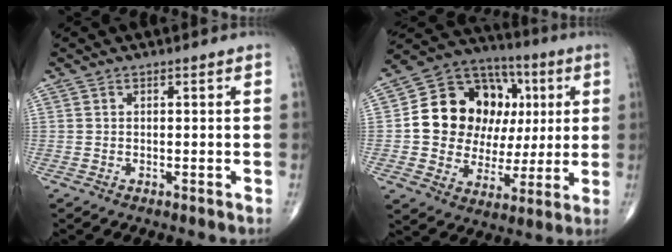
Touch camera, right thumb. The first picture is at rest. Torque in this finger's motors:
{"motor_torque": [0.69, 3.38, 1.37, 0.08, 0.37]}